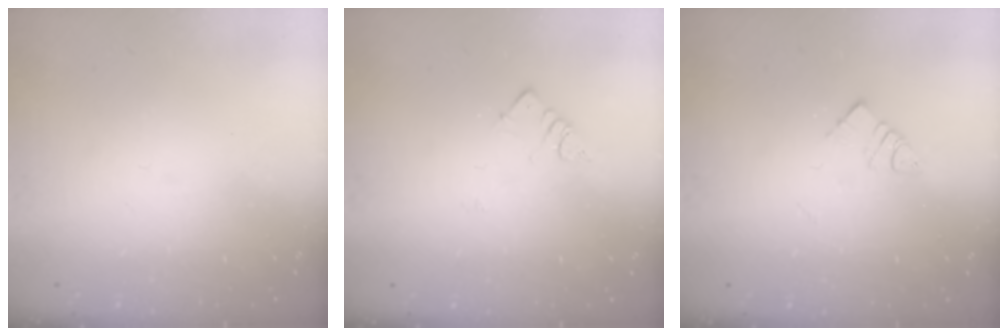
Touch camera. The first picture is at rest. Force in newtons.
{"total": 3.2, "press": 3.2, "slide": 0.3}
{"total": 5.6, "press": 5.6, "slide": 0.2}